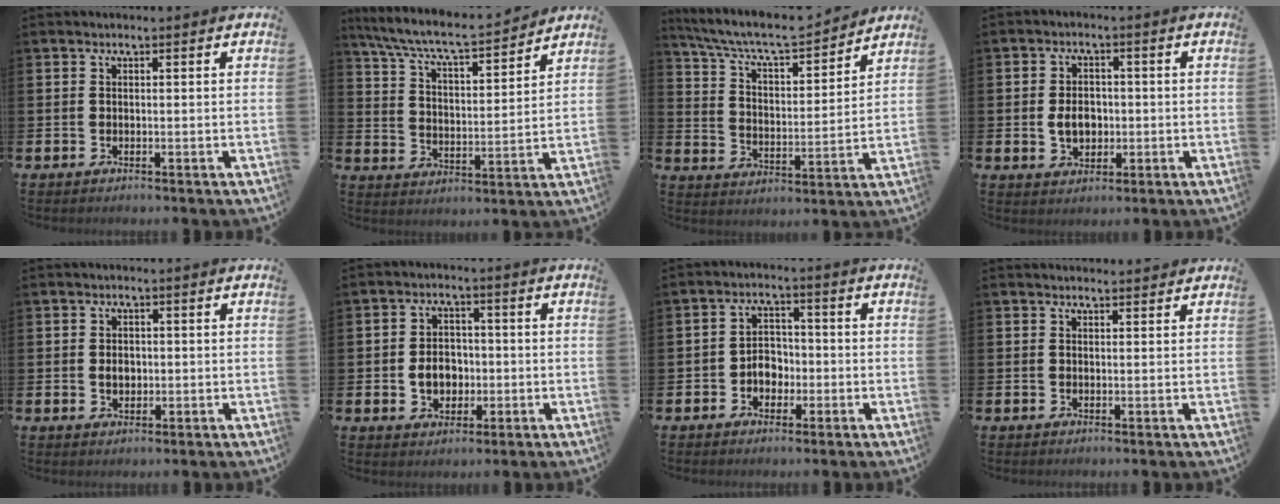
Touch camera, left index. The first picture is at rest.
{"total": 7.4, "force": [7.0, 0.7, 2.5], "torque": [-0.080, -0.054, 0.117]}
{"total": 7.8, "force": [7.1, 1.6, 2.6], "torque": [-0.087, -0.052, 0.121]}
{"total": 4.1, "force": [-0.4, 3.0, 2.7], "torque": [-0.035, 0.002, -0.014]}
{"total": 2.1, "force": [0.0, 1.6, 1.3], "torque": [-0.006, 0.000, -0.006]}
{"total": 4.7, "force": [-0.8, 3.7, 2.7], "torque": [-0.036, 0.001, -0.023]}
{"total": 3.7, "force": [-1.4, 2.9, 1.9], "torque": [-0.028, 0.005, -0.034]}
{"total": 1.2, "force": [1.2, 0.1, 0.1], "torque": [0.010, -0.007, 0.019]}